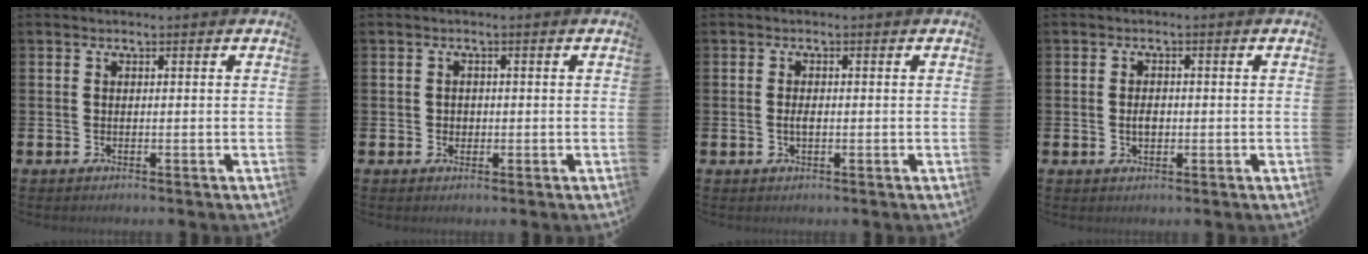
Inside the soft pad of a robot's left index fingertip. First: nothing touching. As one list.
[{"total": 1.1, "force": [0.2, 1.1, 0.4], "torque": [0.002, 0.004, -0.001]}, {"total": 1.4, "force": [-0.2, 0.6, 1.2], "torque": [-0.021, 0.001, -0.005]}, {"total": 2.1, "force": [-0.2, 1.5, 1.5], "torque": [-0.011, -0.002, -0.010]}]